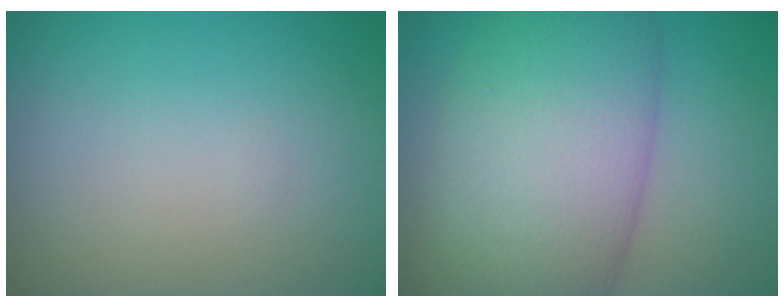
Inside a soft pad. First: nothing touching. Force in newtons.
{"total": 12.1, "press": 12.0, "slide": 0.4}